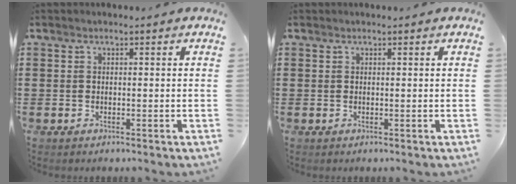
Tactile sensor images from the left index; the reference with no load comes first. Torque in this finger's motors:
{"motor_torque": [-0.10, -0.04, -0.04, -0.01]}